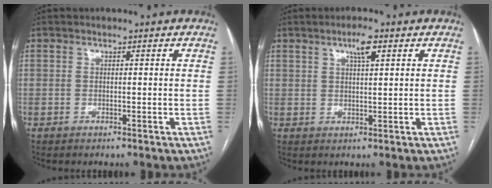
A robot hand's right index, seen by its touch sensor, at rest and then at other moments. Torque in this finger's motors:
{"motor_torque": [0.23, 0.12, 0.06, 0.05]}